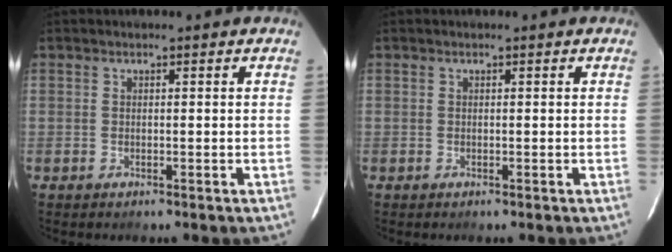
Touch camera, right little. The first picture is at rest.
{"total": 0.0}